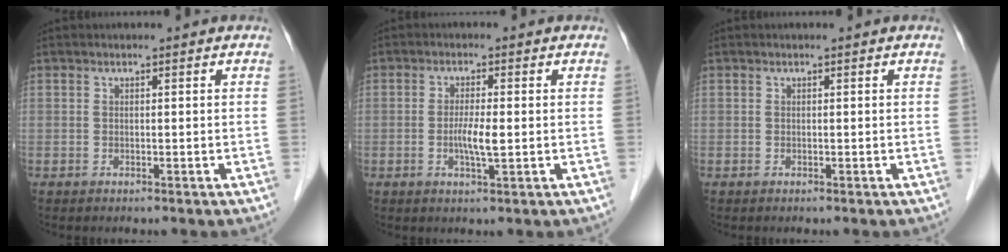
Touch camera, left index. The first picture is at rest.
{"total": 3.4, "force": [-0.5, 0.3, 3.4], "torque": [-0.069, -0.005, -0.009]}
{"total": 0.0}